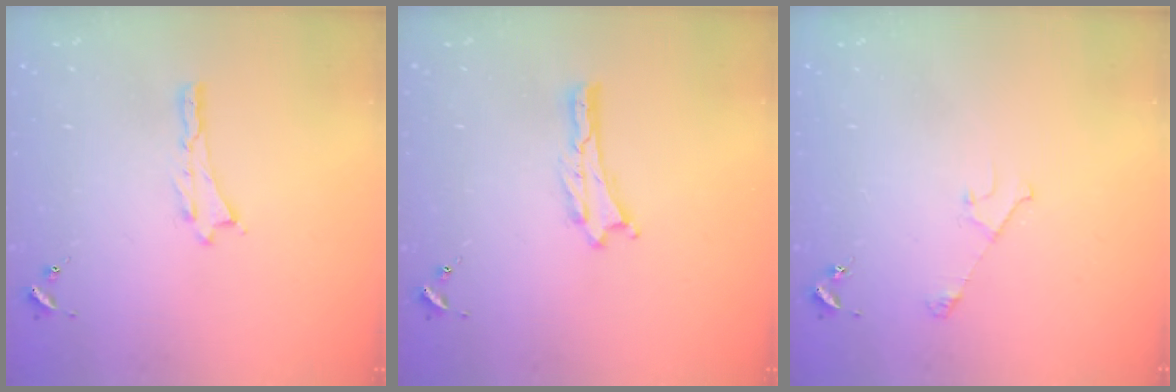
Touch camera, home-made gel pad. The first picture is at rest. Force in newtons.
{"total": 0.0}
{"total": 3.2, "press": 3.2, "slide": 0.3}